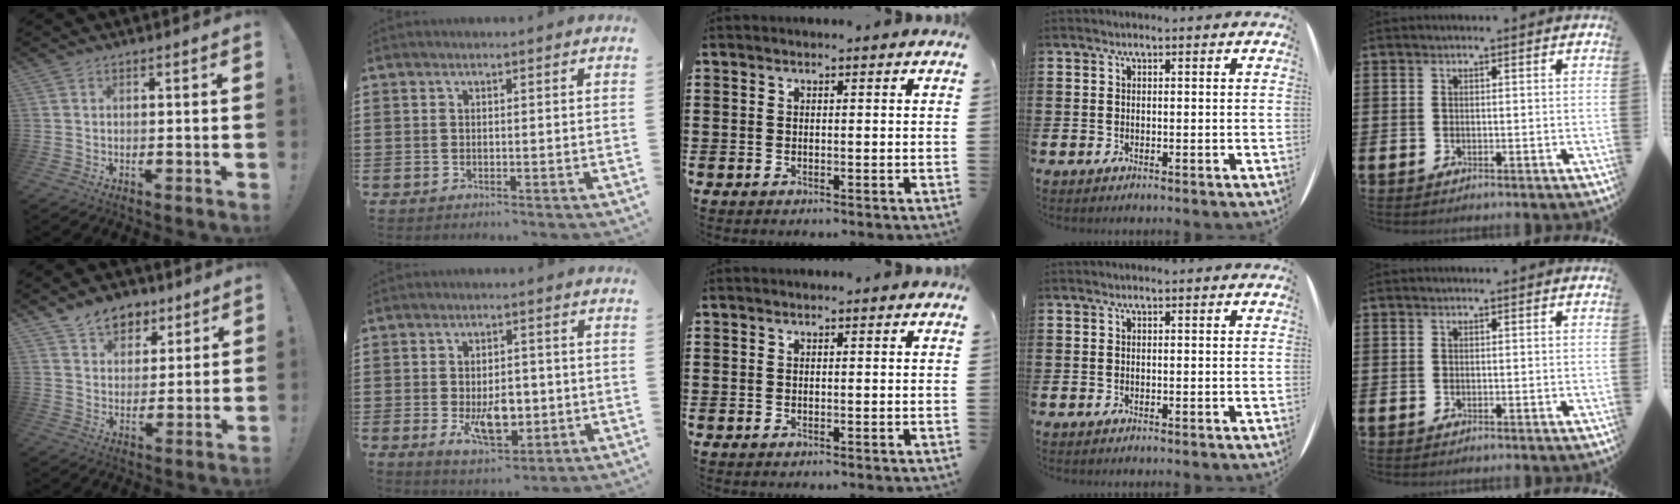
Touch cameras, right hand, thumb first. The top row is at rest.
{"thumb": {"total": 9.8, "force": [6.6, 6.7, 2.8], "torque": [-0.047, -0.037, 0.130]}, "index": {"total": 7.2, "force": [-1.3, 4.0, 5.9], "torque": [-0.096, 0.000, -0.023]}}